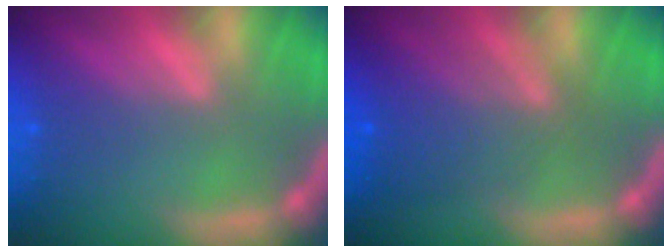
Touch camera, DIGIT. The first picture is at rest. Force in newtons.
{"total": 5.6}